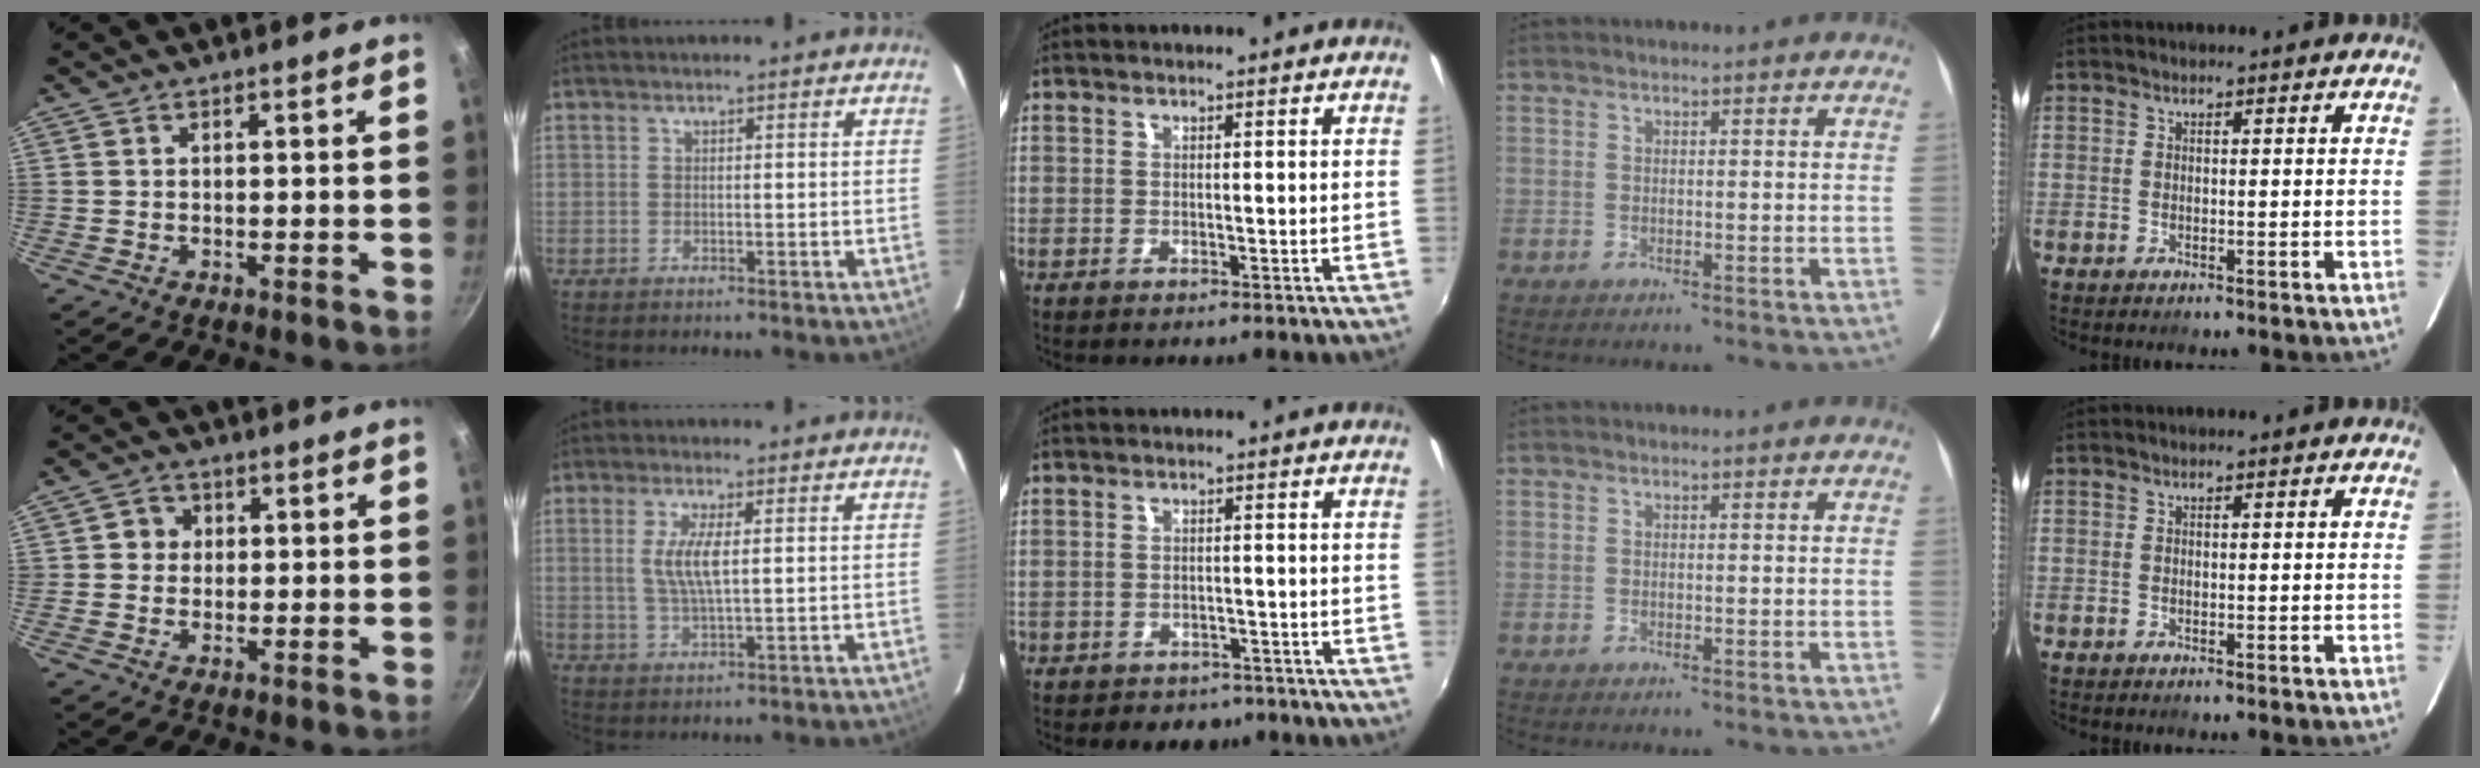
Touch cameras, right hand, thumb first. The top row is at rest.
{"thumb": {"total": 3.7, "force": [0.6, 3.5, 1.1], "torque": [0.008, 0.003, 0.002]}, "index": {"total": 5.7, "force": [0.8, 1.3, 5.5], "torque": [-0.111, -0.001, 0.017]}, "middle": {"total": 5.2, "force": [-3.8, 3.5, 1.1], "torque": [-0.032, 0.004, -0.048]}}